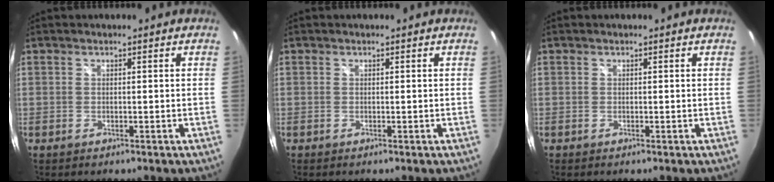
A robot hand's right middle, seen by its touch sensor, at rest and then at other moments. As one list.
[{"total": 0.0}, {"total": 0.0}]